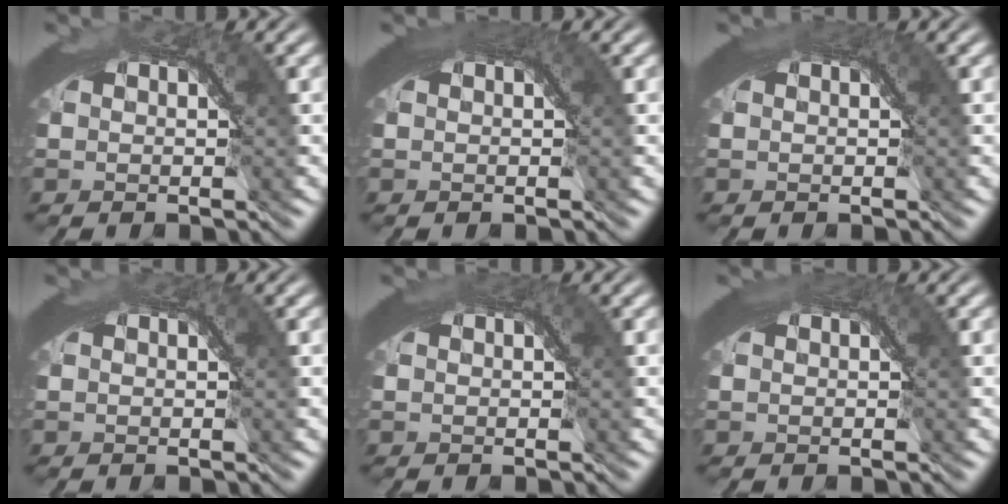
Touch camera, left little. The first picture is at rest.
{"total": 1.3, "force": [0.8, 0.3, 1.0], "torque": [-0.008, 0.002, 0.009]}
{"total": 1.1, "force": [0.5, 0.3, 0.9], "torque": [-0.007, 0.001, 0.006]}
{"total": 0.0}
{"total": 0.8, "force": [0.4, 0.2, 0.7], "torque": [-0.006, 0.001, 0.004]}
{"total": 0.8, "force": [0.5, 0.2, 0.6], "torque": [-0.004, 0.000, 0.006]}